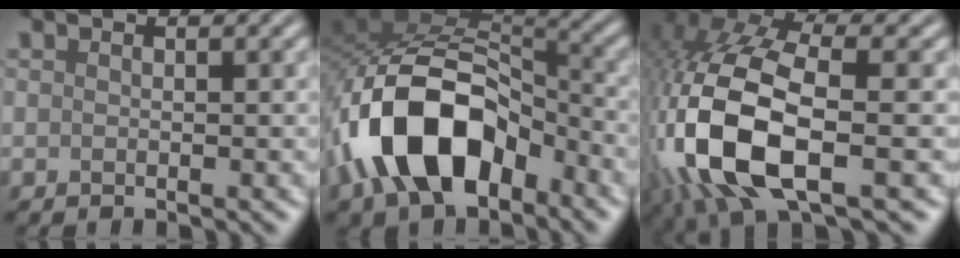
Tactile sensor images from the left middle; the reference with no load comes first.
{"total": 12.0, "force": [-5.2, 6.9, 8.3], "torque": [-0.159, 0.004, -0.097]}
{"total": 13.5, "force": [-3.1, 6.9, 11.2], "torque": [-0.268, -0.013, -0.052]}